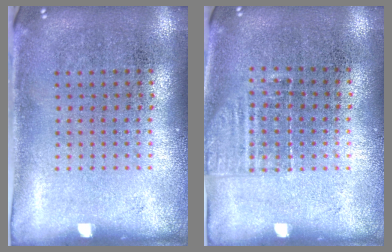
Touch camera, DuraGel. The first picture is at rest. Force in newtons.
{"total": 1.3, "press": 1.1, "slide": 0.6}